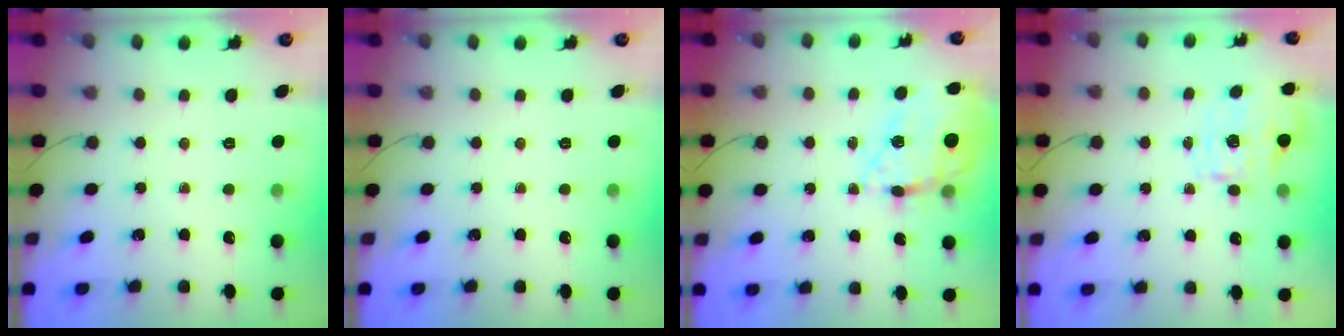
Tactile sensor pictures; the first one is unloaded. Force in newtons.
{"total": 0.0}
{"total": 20.0, "press": 19.5, "slide": 4.3}
{"total": 1.6, "press": 1.5, "slide": 0.5}